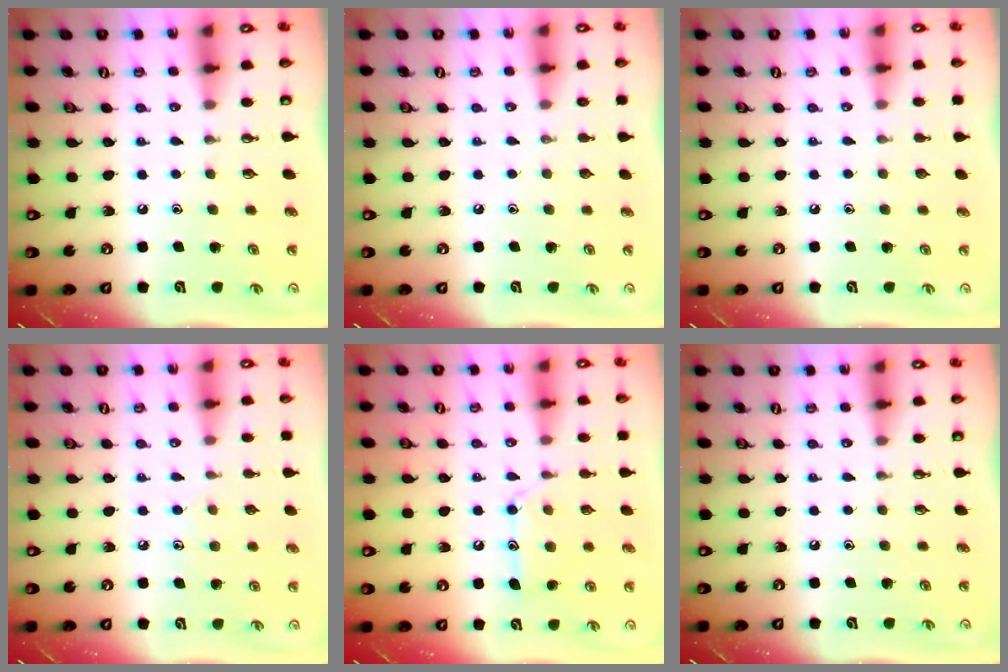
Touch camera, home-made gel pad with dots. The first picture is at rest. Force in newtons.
{"total": 0.0}
{"total": 0.0}
{"total": 6.6, "press": 6.6, "slide": 0.6}
{"total": 12.5, "press": 12.5, "slide": 0.8}
{"total": 0.0}